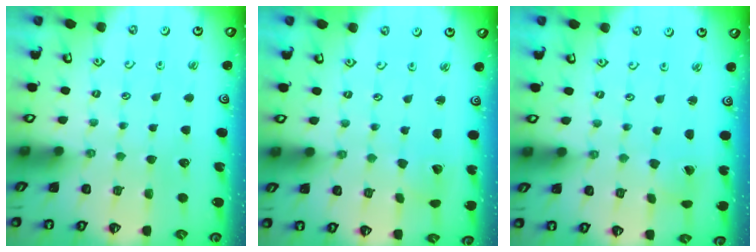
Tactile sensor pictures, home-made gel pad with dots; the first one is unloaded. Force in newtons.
{"total": 2.2, "press": 2.2, "slide": 0.1}
{"total": 1.4, "press": 1.4, "slide": 0.3}